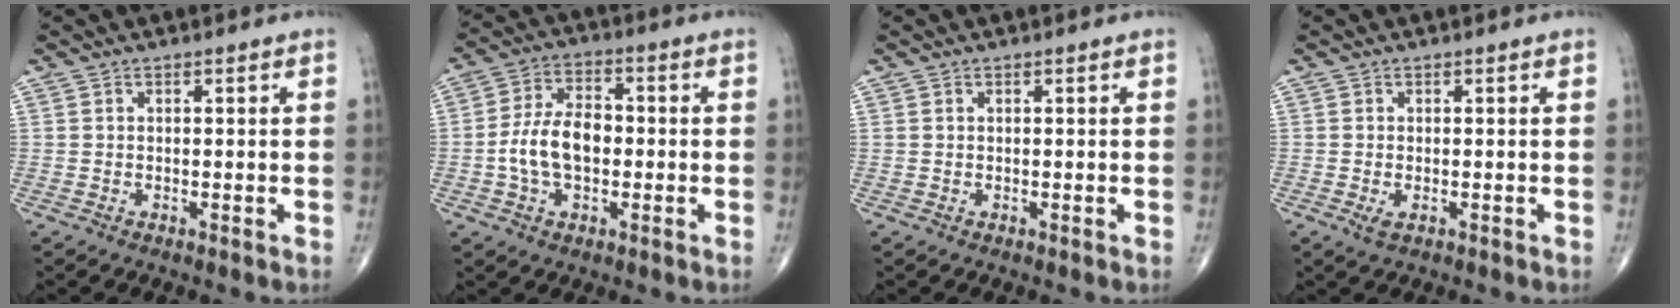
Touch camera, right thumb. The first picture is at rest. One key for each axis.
{"total": 10.1, "fx": -1.2, "fy": 6.2, "fz": 7.9, "tx": -0.143, "ty": 0.023, "tz": -0.029}
{"total": 0.0}
{"total": 1.6, "fx": -0.5, "fy": 0.7, "fz": 1.3, "tx": -0.029, "ty": -0.005, "tz": -0.008}